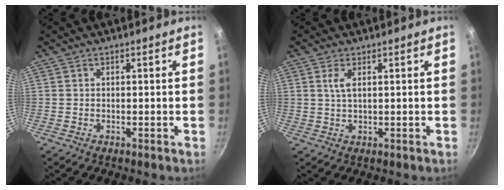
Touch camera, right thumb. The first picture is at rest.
{"total": 2.7, "force": [0.9, 1.0, 2.4], "torque": [-0.050, -0.003, 0.020]}